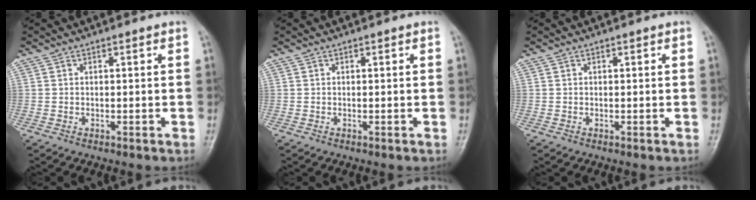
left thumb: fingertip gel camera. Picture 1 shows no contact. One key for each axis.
{"total": 0.0}
{"total": 0.0}